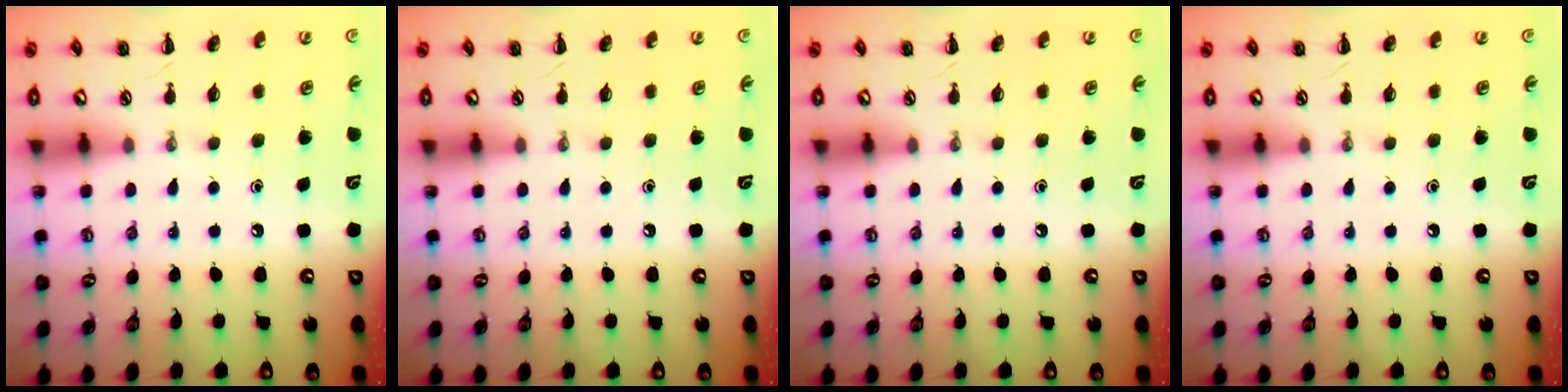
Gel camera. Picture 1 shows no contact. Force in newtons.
{"total": 0.0}
{"total": 0.0}
{"total": 0.0}